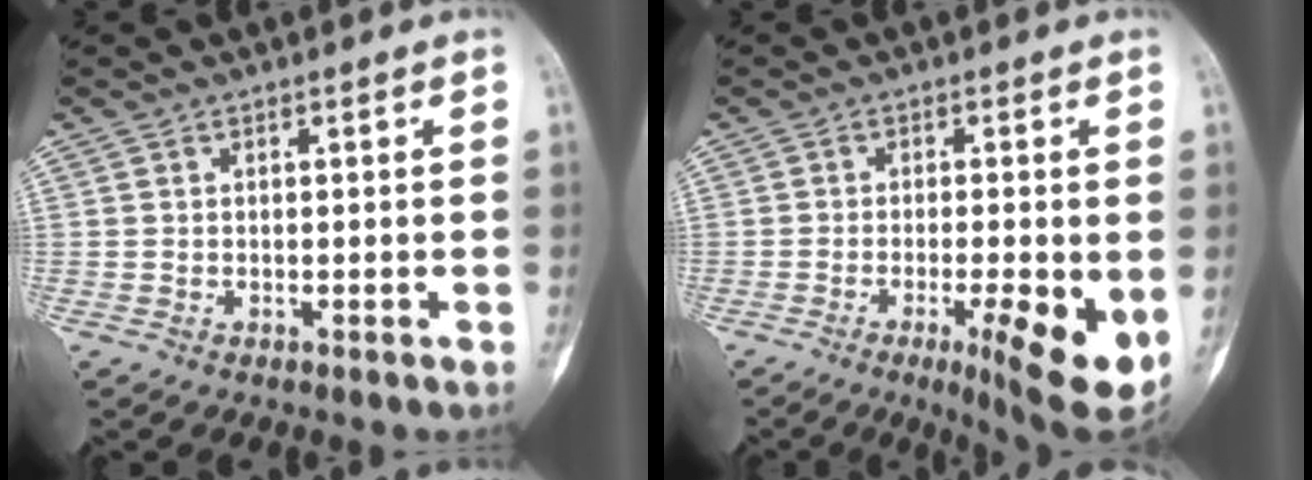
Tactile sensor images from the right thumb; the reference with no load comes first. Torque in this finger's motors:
{"motor_torque": [-0.54, 0.71, 0.02, -0.10, 0.10]}